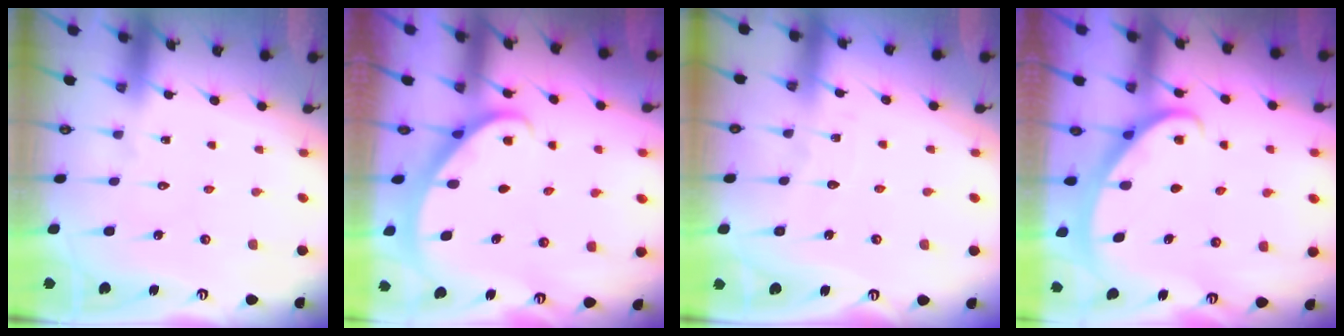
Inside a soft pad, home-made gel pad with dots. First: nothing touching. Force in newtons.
{"total": 2.3, "press": 2.3, "slide": 0.1}
{"total": 2.3, "press": 2.3, "slide": 0.3}
{"total": 2.5, "press": 2.5, "slide": 0.2}